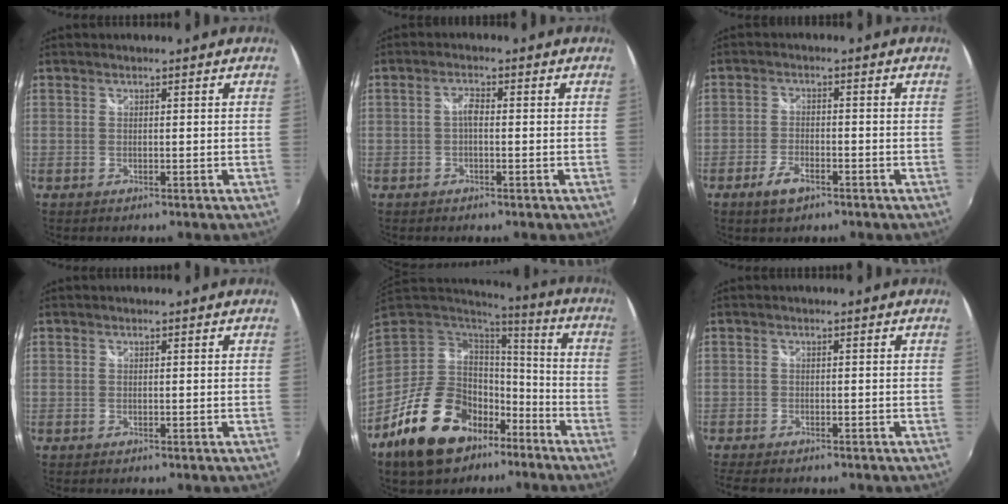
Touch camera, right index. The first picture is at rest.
{"total": 1.9, "force": [-0.4, 0.8, 1.7], "torque": [-0.033, 0.006, -0.009]}
{"total": 4.6, "force": [-3.0, 2.2, 2.8], "torque": [-0.069, -0.005, -0.055]}
{"total": 0.0}
{"total": 20.7, "force": [-11.3, 12.8, 11.8], "torque": [-0.240, 0.000, -0.177]}
{"total": 4.3, "force": [-3.7, 1.3, 1.9], "torque": [-0.052, -0.023, -0.066]}